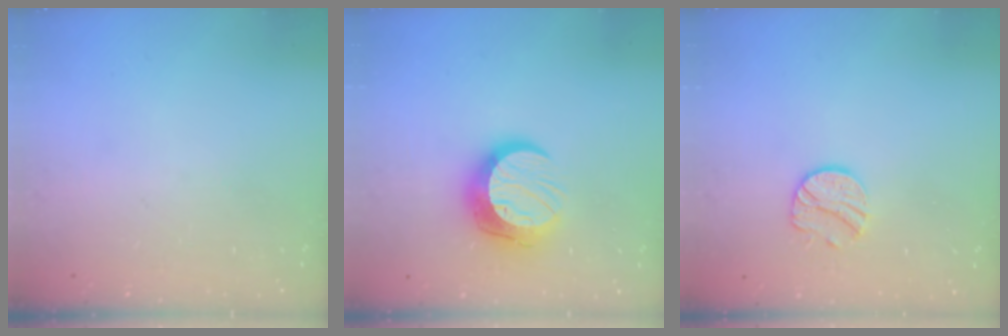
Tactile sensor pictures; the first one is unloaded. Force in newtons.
{"total": 12.9, "press": 12.8, "slide": 1.1}
{"total": 8.8, "press": 8.8, "slide": 0.2}